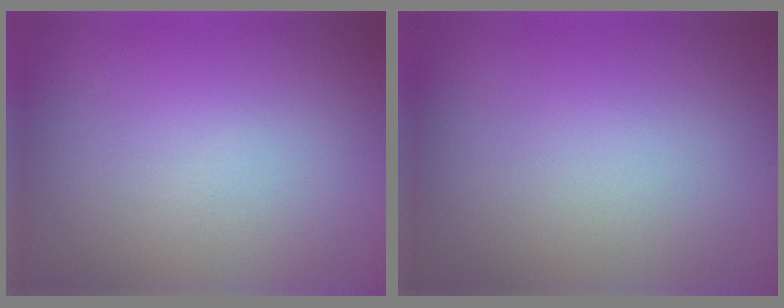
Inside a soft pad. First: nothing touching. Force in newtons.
{"total": 0.0}